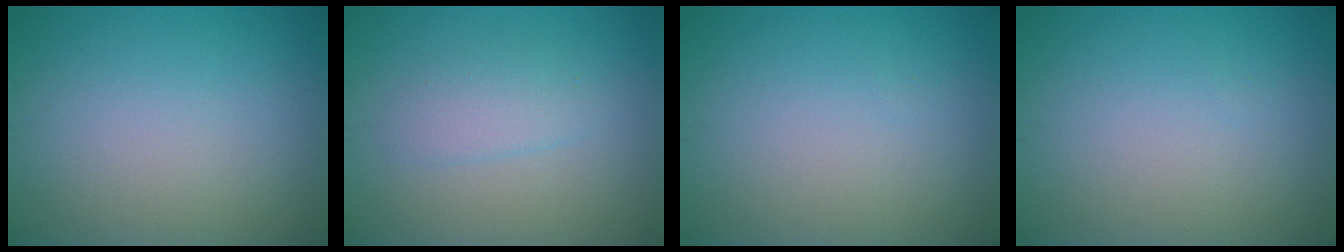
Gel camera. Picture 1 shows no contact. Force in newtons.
{"total": 2.0, "press": 1.9, "slide": 0.1}
{"total": 0.0}
{"total": 0.0}